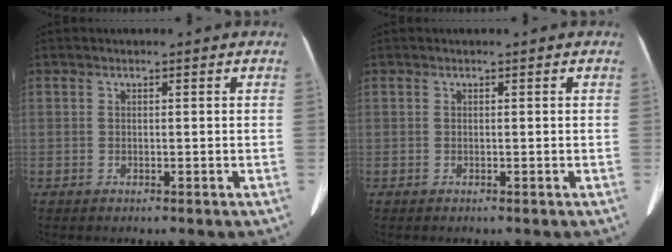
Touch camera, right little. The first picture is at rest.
{"total": 0.0}